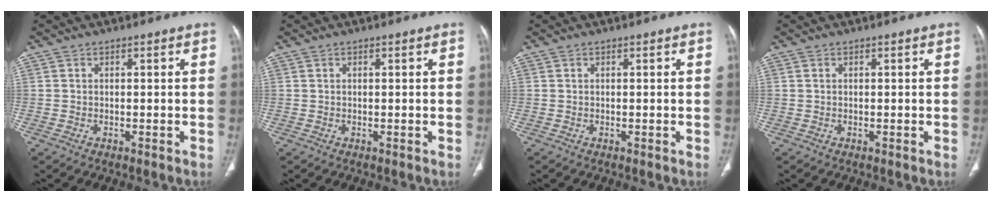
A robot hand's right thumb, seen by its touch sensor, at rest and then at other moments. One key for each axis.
{"total": 0.0}
{"total": 0.0}
{"total": 0.0}